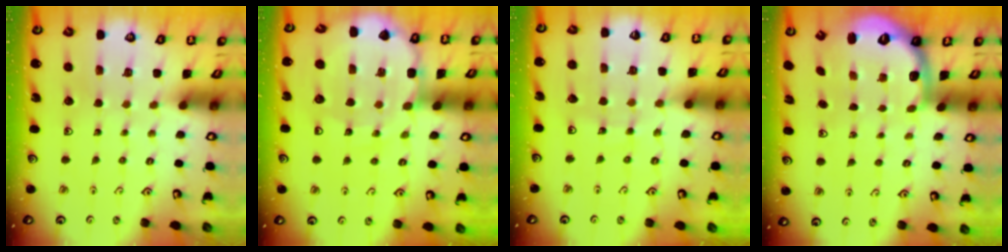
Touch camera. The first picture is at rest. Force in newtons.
{"total": 11.7, "press": 11.6, "slide": 1.4}
{"total": 7.3, "press": 7.3, "slide": 0.8}
{"total": 2.8, "press": 1.8, "slide": 2.1}